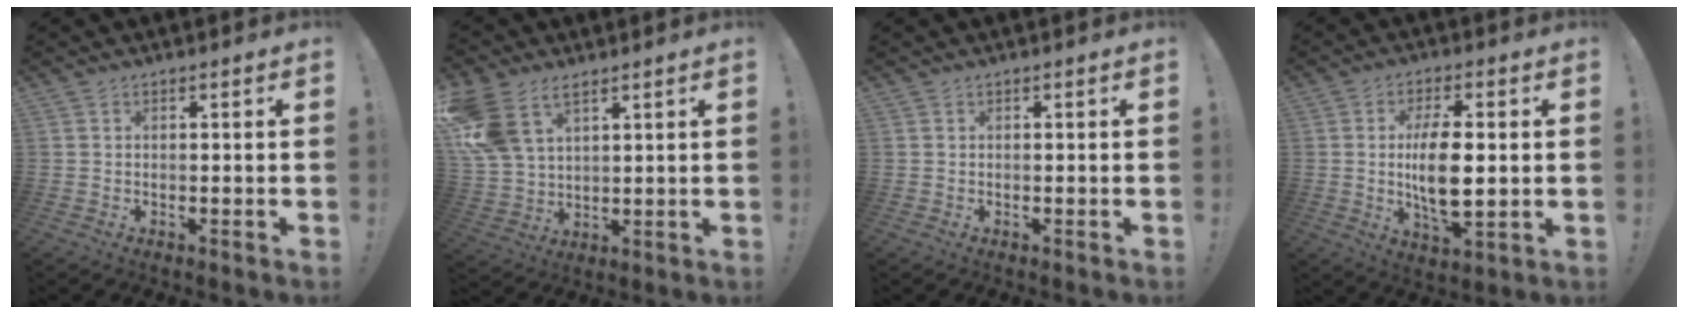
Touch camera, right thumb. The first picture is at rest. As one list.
[{"total": 12.0, "force": [6.8, 7.5, 6.6], "torque": [-0.131, -0.029, 0.135]}, {"total": 0.0}, {"total": 12.4, "force": [0.4, 5.0, 11.3], "torque": [-0.207, -0.018, -0.003]}]